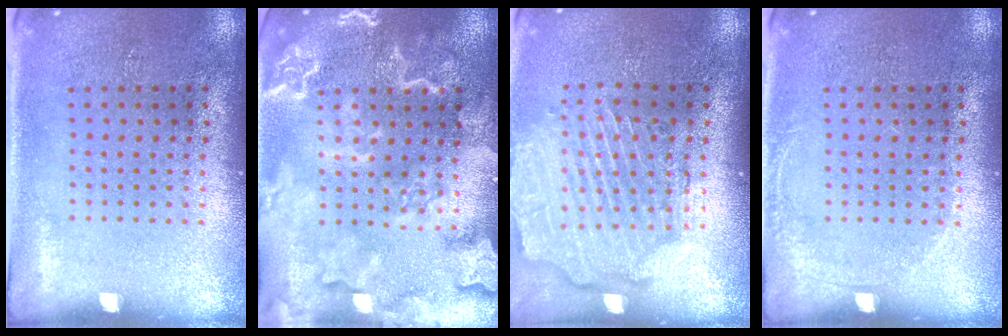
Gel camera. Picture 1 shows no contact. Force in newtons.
{"total": 4.6, "press": 4.5, "slide": 0.6}
{"total": 2.6, "press": 2.2, "slide": 1.4}
{"total": 0.7, "press": 0.7, "slide": 0.1}